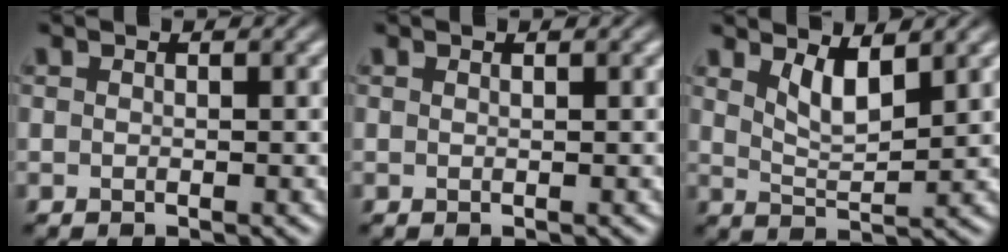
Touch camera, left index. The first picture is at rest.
{"total": 0.0}
{"total": 3.0, "force": [1.9, 0.9, 2.2], "torque": [-0.043, -0.011, 0.040]}